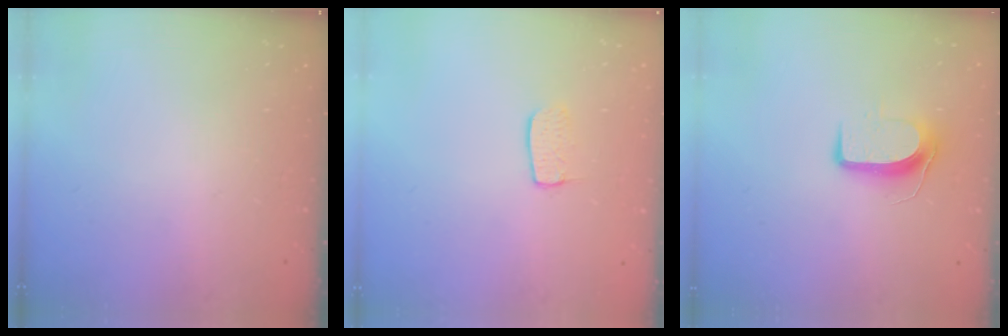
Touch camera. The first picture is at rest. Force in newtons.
{"total": 5.6, "press": 5.6, "slide": 0.2}
{"total": 8.9, "press": 8.9, "slide": 0.7}